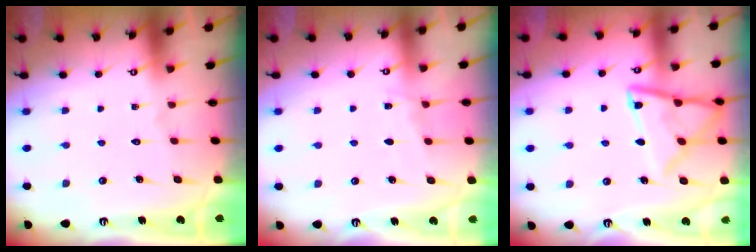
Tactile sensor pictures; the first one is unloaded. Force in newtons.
{"total": 3.5, "press": 3.5, "slide": 0.5}
{"total": 13.5, "press": 13.5, "slide": 1.5}